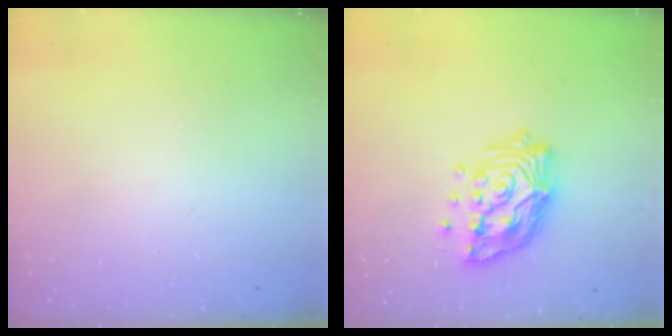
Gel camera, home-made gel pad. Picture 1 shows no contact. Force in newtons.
{"total": 16.1, "press": 16.0, "slide": 1.8}